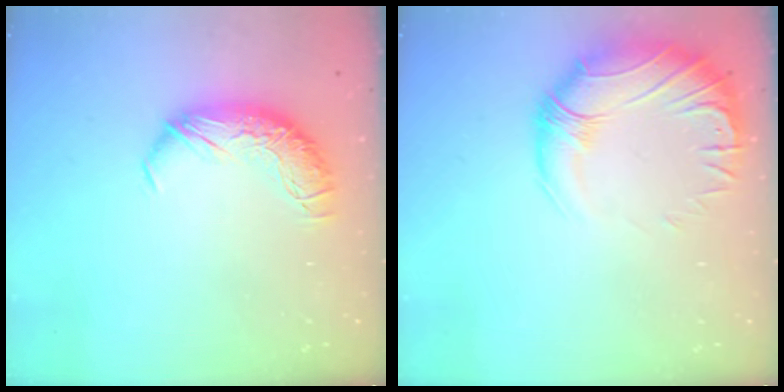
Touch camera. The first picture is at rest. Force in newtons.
{"total": 3.4, "press": 0.6, "slide": 3.3}